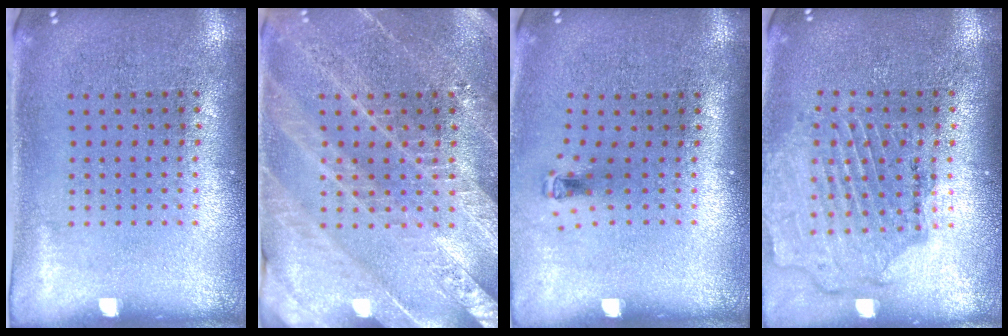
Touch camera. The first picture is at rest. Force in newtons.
{"total": 3.2, "press": 3.0, "slide": 1.0}
{"total": 0.6, "press": 0.3, "slide": 0.5}
{"total": 1.6, "press": 1.5, "slide": 0.3}